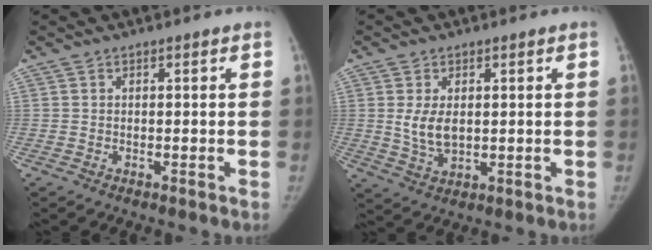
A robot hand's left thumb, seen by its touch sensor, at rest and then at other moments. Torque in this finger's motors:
{"motor_torque": [0.24, 0.24, -0.05, 0.05, 0.10]}